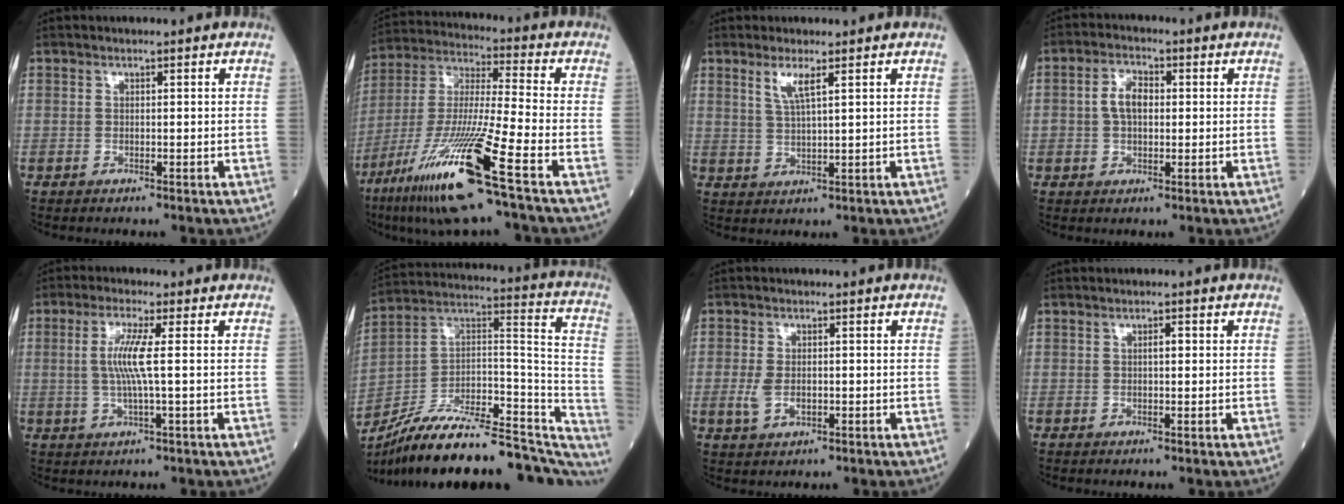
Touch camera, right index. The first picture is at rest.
{"total": 18.8, "force": [-9.9, -0.4, 15.9], "torque": [-0.343, -0.049, -0.191]}
{"total": 3.5, "force": [1.9, 0.2, 2.9], "torque": [-0.063, -0.004, 0.040]}
{"total": 4.6, "force": [0.3, 2.7, 3.8], "torque": [-0.080, 0.013, 0.006]}
{"total": 5.6, "force": [0.5, -0.4, 5.5], "torque": [-0.119, 0.000, 0.009]}
{"total": 32.0, "force": [-26.3, 8.8, 16.1], "torque": [-0.209, 0.020, -0.386]}
{"total": 3.5, "force": [-0.7, 1.9, 2.8], "torque": [-0.065, -0.004, -0.010]}
{"total": 1.1, "force": [0.1, 0.3, 1.0], "torque": [-0.018, 0.002, 0.001]}